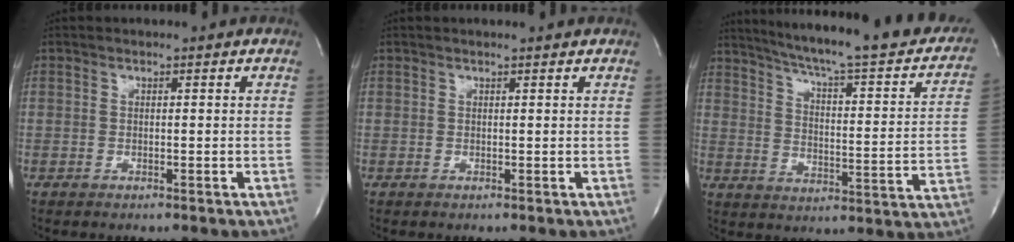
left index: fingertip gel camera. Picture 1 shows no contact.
{"total": 1.6, "force": [1.5, -0.2, 0.5], "torque": [-0.013, 0.007, 0.019]}
{"total": 26.9, "force": [22.3, 3.4, 14.6], "torque": [-0.215, -0.035, 0.281]}